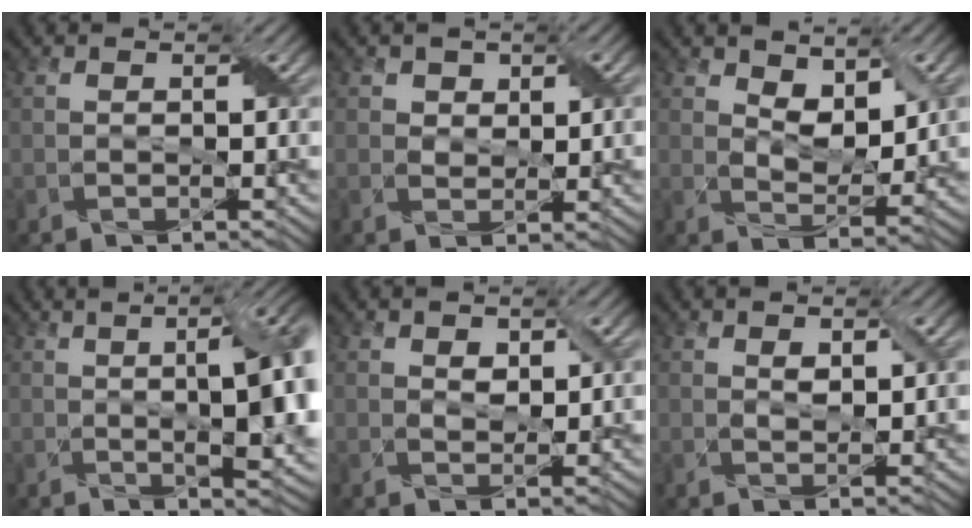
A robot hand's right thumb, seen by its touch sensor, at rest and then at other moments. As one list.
[{"total": 2.6, "force": [1.4, 1.9, 1.2], "torque": [-0.028, -0.003, 0.020]}, {"total": 6.2, "force": [3.4, 3.2, 4.2], "torque": [-0.082, -0.006, 0.056]}, {"total": 14.6, "force": [1.0, 5.5, 13.5], "torque": [-0.147, 0.019, 0.011]}, {"total": 2.8, "force": [1.1, 1.6, 1.9], "torque": [-0.039, -0.002, 0.024]}, {"total": 2.6, "force": [1.0, 1.4, 2.0], "torque": [-0.038, -0.001, 0.022]}]